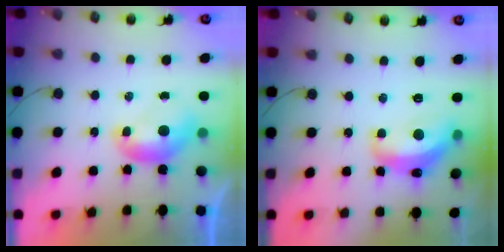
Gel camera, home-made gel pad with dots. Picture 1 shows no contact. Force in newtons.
{"total": 7.7, "press": 7.7, "slide": 0.7}